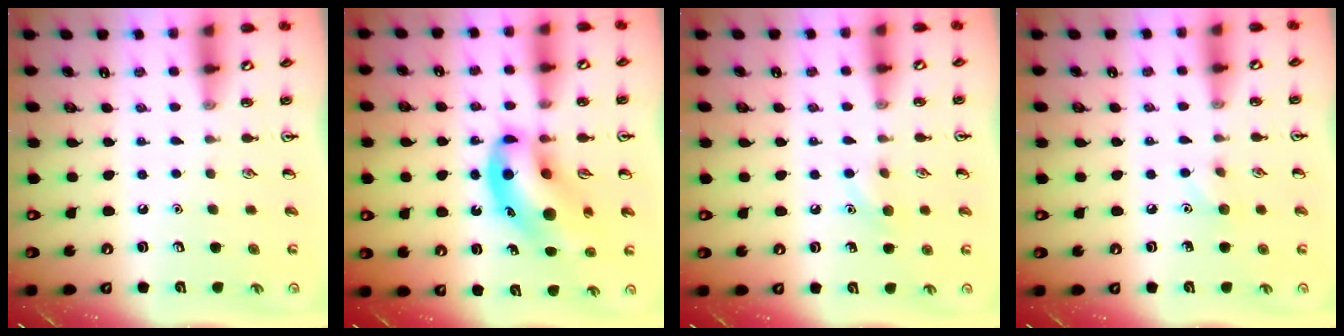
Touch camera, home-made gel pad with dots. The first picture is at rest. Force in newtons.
{"total": 15.1, "press": 14.4, "slide": 4.3}
{"total": 6.7, "press": 6.3, "slide": 2.1}
{"total": 5.5, "press": 5.2, "slide": 1.7}